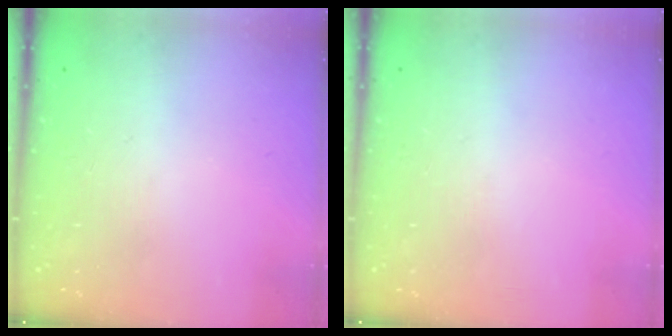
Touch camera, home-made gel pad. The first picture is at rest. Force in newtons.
{"total": 0.0}